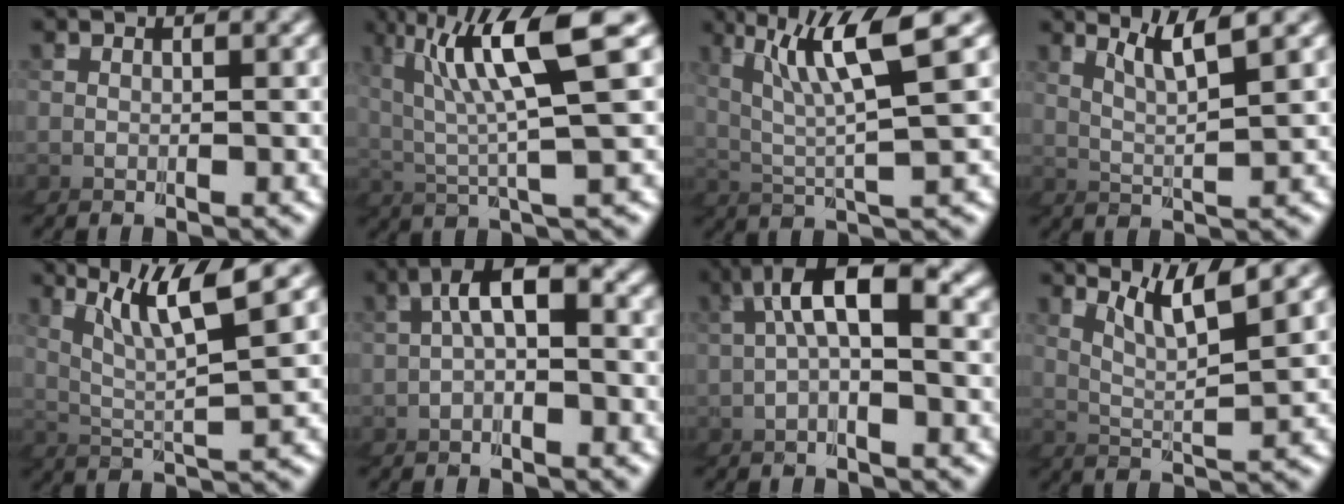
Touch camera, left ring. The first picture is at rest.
{"total": 6.8, "force": [4.5, 0.7, 5.1], "torque": [-0.122, 0.040, 0.063]}
{"total": 5.6, "force": [5.1, -0.9, 2.3], "torque": [-0.079, 0.037, 0.069]}
{"total": 5.2, "force": [4.2, -2.7, -1.5], "torque": [-0.016, 0.024, 0.059]}
{"total": 6.1, "force": [5.6, -2.4, 0.1], "torque": [-0.039, 0.038, 0.073]}
{"total": 2.9, "force": [0.7, 1.7, 2.2], "torque": [-0.064, -0.006, 0.011]}
{"total": 4.9, "force": [2.0, 1.9, 4.1], "torque": [-0.095, 0.015, 0.022]}
{"total": 6.4, "force": [5.0, -3.5, -2.1], "torque": [-0.003, 0.032, 0.069]}